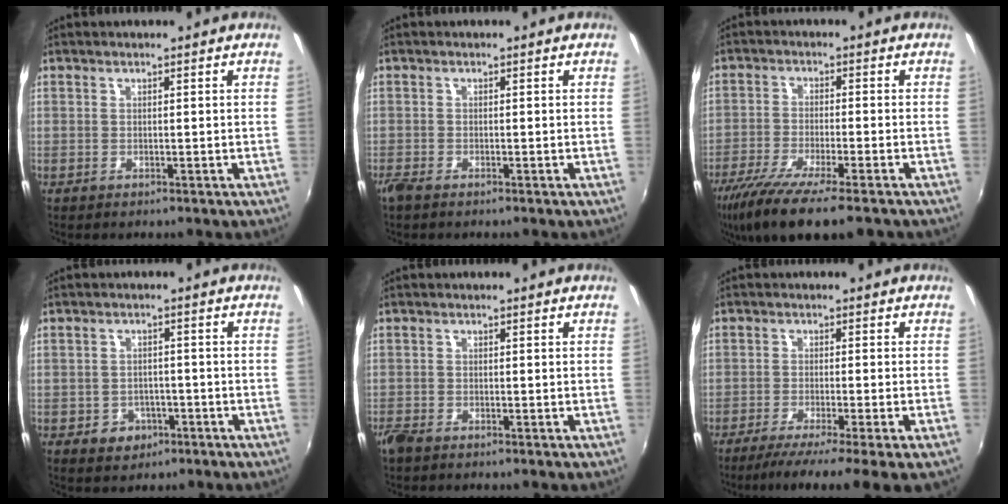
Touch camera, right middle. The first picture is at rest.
{"total": 1.7, "force": [-1.4, 0.3, 1.0], "torque": [-0.022, -0.007, -0.028]}
{"total": 13.0, "force": [-9.5, 1.6, 8.8], "torque": [-0.182, -0.045, -0.164]}
{"total": 4.6, "force": [-2.3, 3.8, 1.3], "torque": [-0.038, 0.008, -0.024]}
{"total": 2.6, "force": [-2.1, 1.0, 1.2], "torque": [-0.030, -0.008, -0.043]}
{"total": 8.0, "force": [-6.1, -1.4, 5.1], "torque": [-0.095, -0.028, -0.097]}